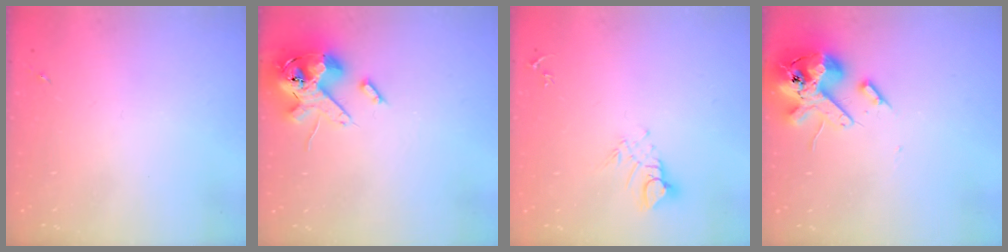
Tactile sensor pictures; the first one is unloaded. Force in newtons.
{"total": 15.4, "press": 15.1, "slide": 2.9}
{"total": 6.2, "press": 6.2, "slide": 0.5}
{"total": 14.5, "press": 14.4, "slide": 2.4}